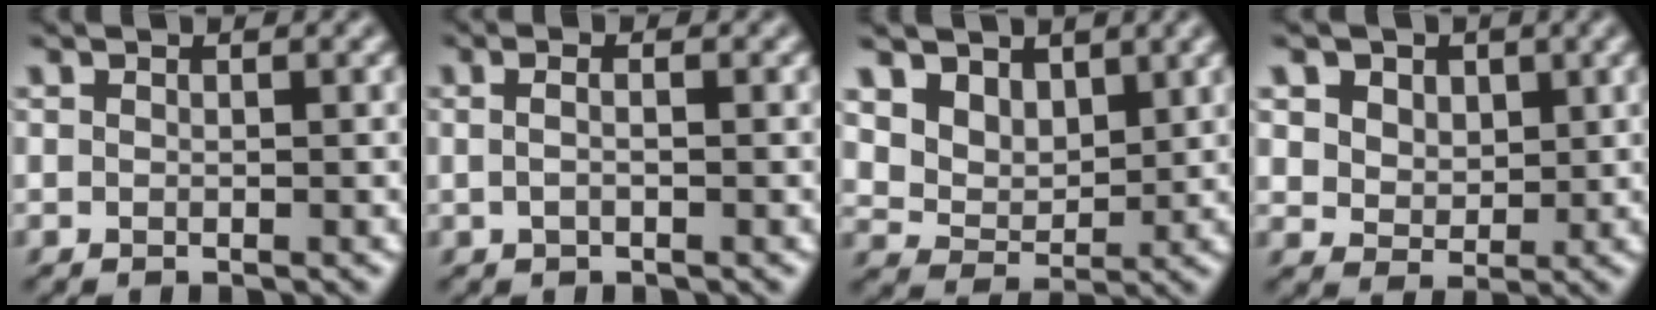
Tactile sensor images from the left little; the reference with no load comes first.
{"total": 1.9, "force": [0.3, 0.7, 1.8], "torque": [-0.027, 0.005, -0.007]}
{"total": 4.8, "force": [3.0, 3.2, 2.1], "torque": [-0.070, -0.025, 0.073]}
{"total": 5.3, "force": [2.5, 4.0, 2.3], "torque": [-0.060, -0.001, 0.044]}